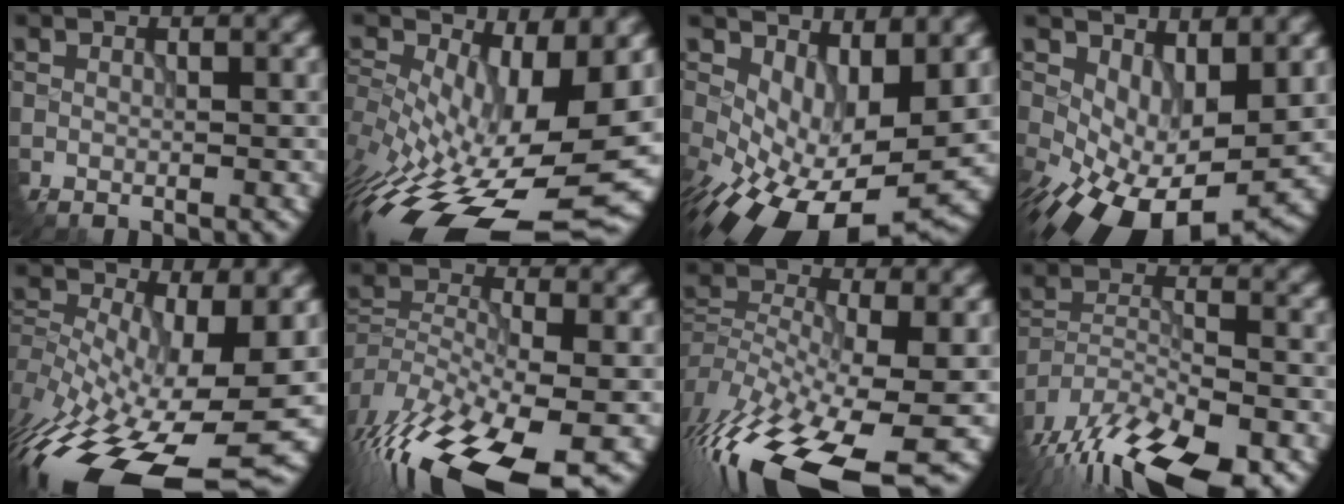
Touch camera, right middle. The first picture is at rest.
{"total": 14.4, "force": [-4.6, 6.8, 11.8], "torque": [-0.205, -0.025, -0.064]}
{"total": 10.8, "force": [-2.5, 6.0, 8.7], "torque": [-0.143, -0.028, -0.022]}
{"total": 9.9, "force": [-2.1, 5.8, 7.7], "torque": [-0.137, -0.028, -0.014]}
{"total": 16.3, "force": [-7.5, 6.8, 12.7], "torque": [-0.254, -0.024, -0.108]}
{"total": 14.4, "force": [-10.2, 5.1, 8.9], "torque": [-0.190, -0.031, -0.155]}
{"total": 15.1, "force": [-9.6, 5.4, 10.4], "torque": [-0.226, -0.019, -0.149]}
{"total": 13.7, "force": [-11.1, 4.6, 6.6], "torque": [-0.129, -0.027, -0.162]}